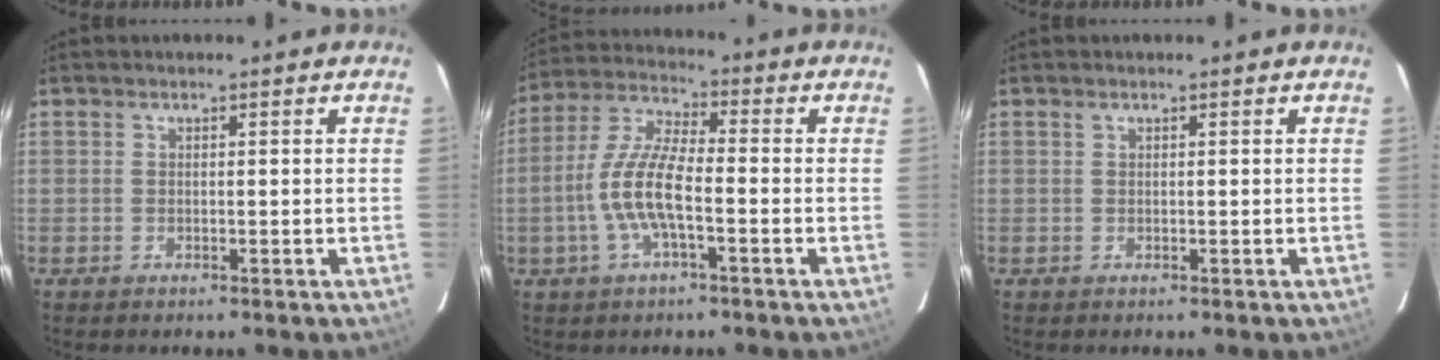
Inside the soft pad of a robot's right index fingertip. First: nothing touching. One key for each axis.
{"total": 10.3, "fx": -2.9, "fy": 2.8, "fz": 9.5, "tx": -0.204, "ty": 0.003, "tz": -0.058}
{"total": 0.0}